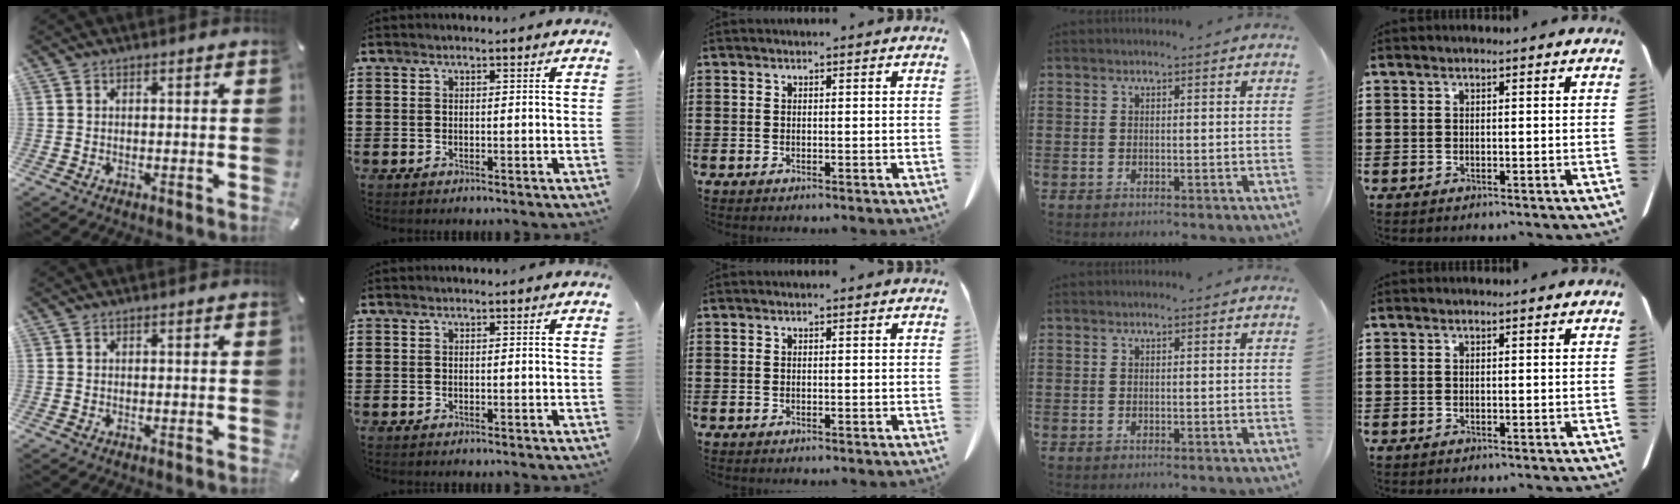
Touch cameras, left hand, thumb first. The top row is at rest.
{}